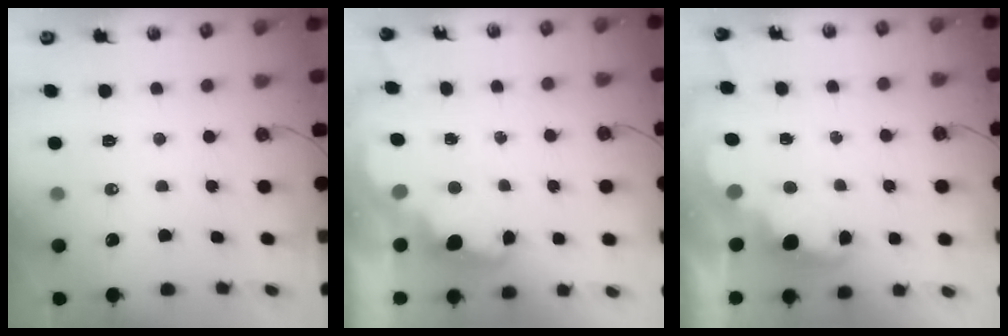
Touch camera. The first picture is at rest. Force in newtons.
{"total": 2.5, "press": 2.4, "slide": 0.5}
{"total": 2.2, "press": 2.2, "slide": 0.5}